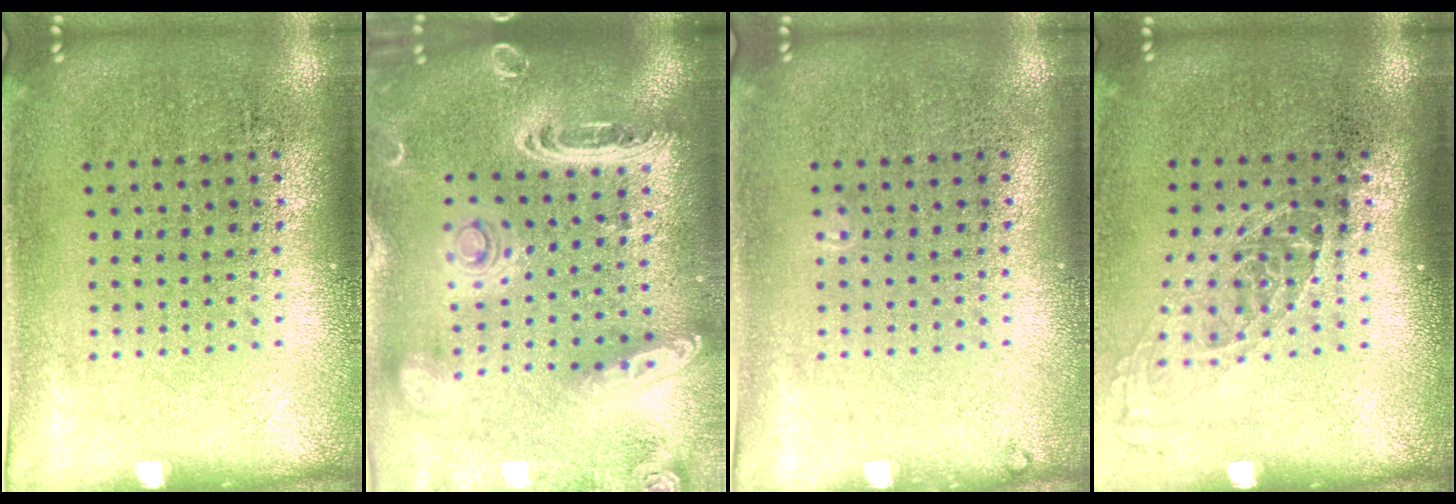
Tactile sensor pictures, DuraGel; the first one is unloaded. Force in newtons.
{"total": 3.1, "press": 2.6, "slide": 1.7}
{"total": 0.5, "press": 0.5, "slide": 0.2}
{"total": 1.2, "press": 1.0, "slide": 0.7}